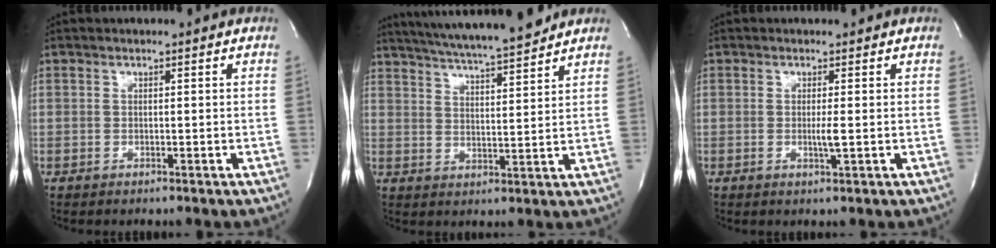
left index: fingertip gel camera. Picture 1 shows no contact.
{"total": 13.8, "force": [12.3, 0.4, 6.2], "torque": [-0.110, 0.004, 0.189]}
{"total": 1.6, "force": [-0.4, -0.2, 1.6], "torque": [-0.035, -0.008, -0.007]}